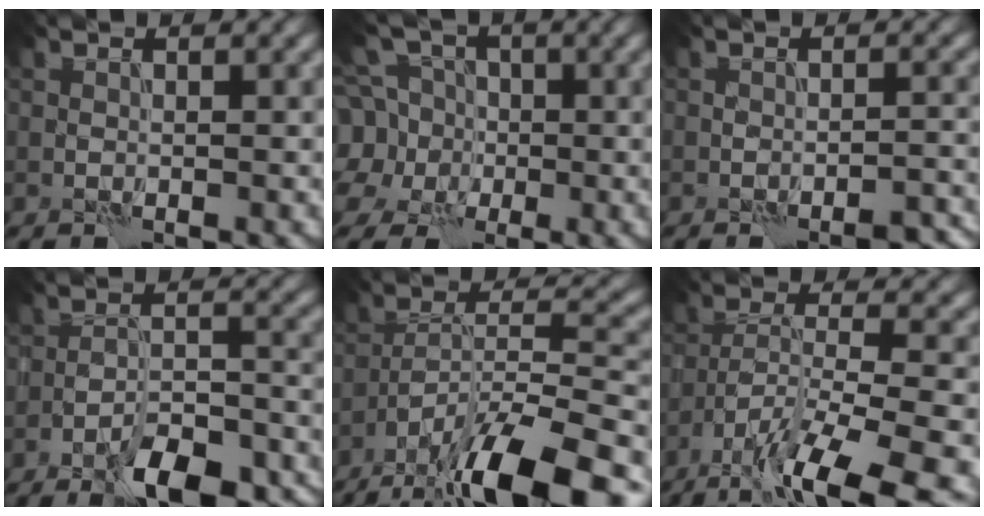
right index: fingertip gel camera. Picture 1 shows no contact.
{"total": 8.1, "force": [0.5, 7.1, 3.7], "torque": [-0.088, 0.024, -0.034]}
{"total": 4.1, "force": [-3.2, 1.1, 2.4], "torque": [-0.036, 0.011, -0.038]}
{"total": 9.6, "force": [-6.7, 2.9, 6.3], "torque": [-0.091, 0.004, -0.109]}
{"total": 14.7, "force": [-10.4, 3.9, 9.5], "torque": [-0.167, 0.007, -0.180]}
{"total": 11.4, "force": [-8.1, 2.7, 7.6], "torque": [-0.137, -0.008, -0.140]}